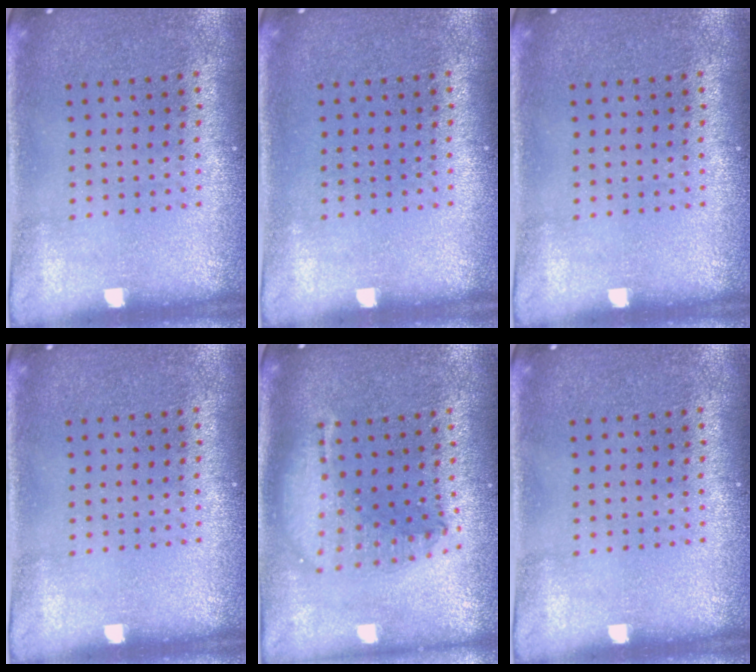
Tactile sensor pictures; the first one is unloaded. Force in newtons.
{"total": 0.0}
{"total": 0.0}
{"total": 0.0}
{"total": 1.9, "press": 1.6, "slide": 1.1}
{"total": 0.0}